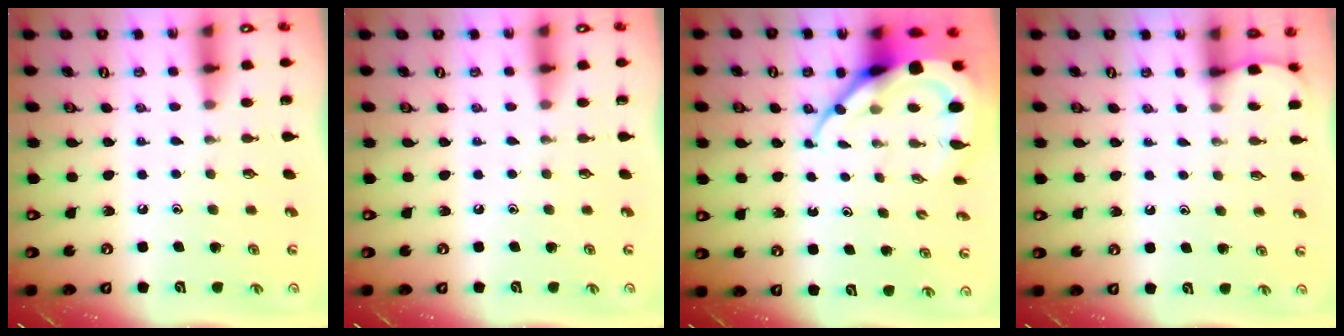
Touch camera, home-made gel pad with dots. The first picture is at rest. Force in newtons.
{"total": 0.0}
{"total": 10.9, "press": 10.8, "slide": 1.4}
{"total": 1.7, "press": 1.6, "slide": 0.2}